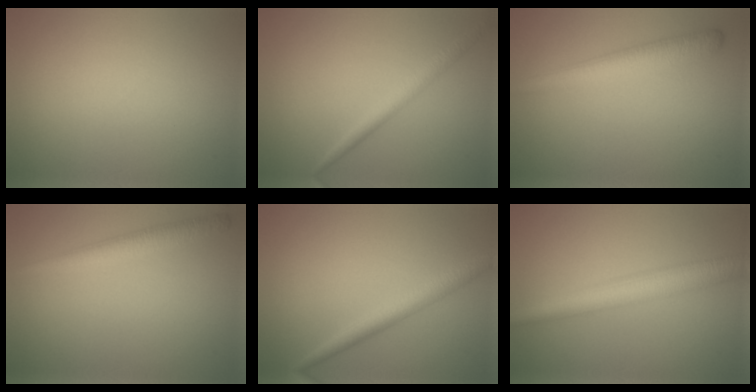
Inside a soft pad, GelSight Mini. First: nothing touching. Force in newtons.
{"total": 1.9, "press": 1.9, "slide": 0.0}
{"total": 3.5, "press": 3.4, "slide": 0.3}
{"total": 2.8, "press": 2.8, "slide": 0.2}
{"total": 2.7, "press": 2.7, "slide": 0.1}
{"total": 4.8, "press": 4.8, "slide": 0.0}